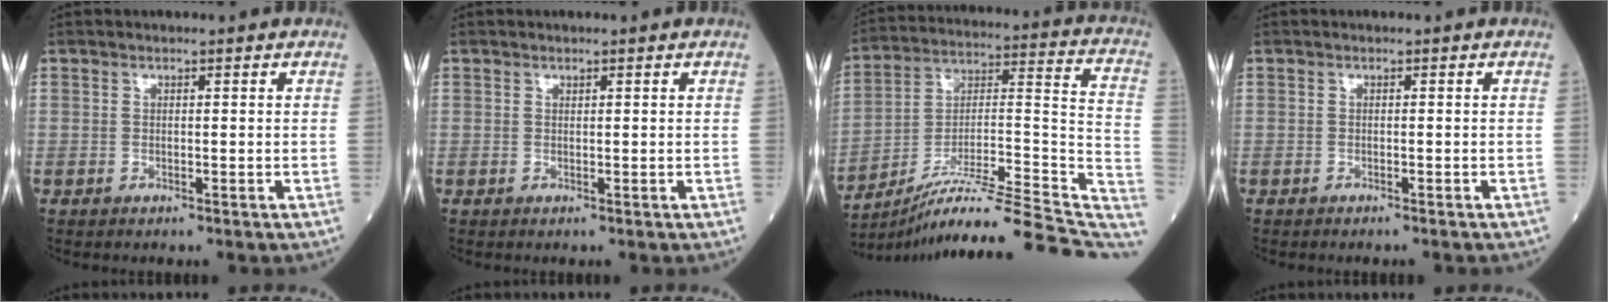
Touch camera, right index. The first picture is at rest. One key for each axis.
{"total": 0.0}
{"total": 26.8, "fx": -23.0, "fy": 0.6, "fz": 13.7, "tx": -0.149, "ty": 0.012, "tz": -0.348}
{"total": 1.1, "fx": -1.0, "fy": -0.1, "fz": 0.4, "tx": -0.006, "ty": -0.001, "tz": -0.013}